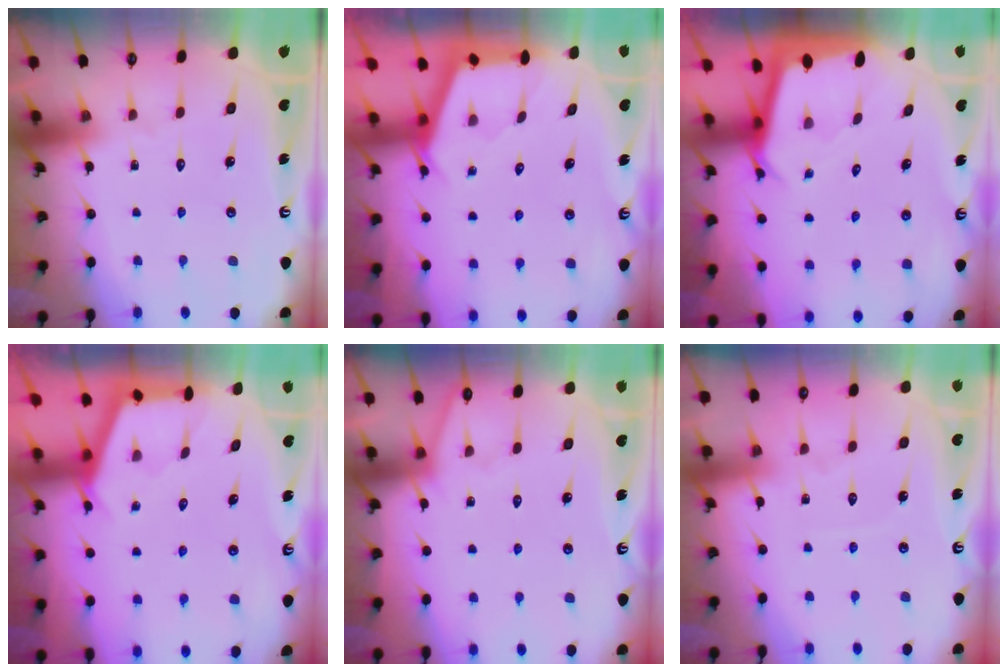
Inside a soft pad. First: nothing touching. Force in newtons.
{"total": 2.7, "press": 2.7, "slide": 0.3}
{"total": 2.6, "press": 2.6, "slide": 0.2}
{"total": 2.9, "press": 2.9, "slide": 0.3}
{"total": 3.6, "press": 3.5, "slide": 0.5}
{"total": 3.4, "press": 3.4, "slide": 0.5}